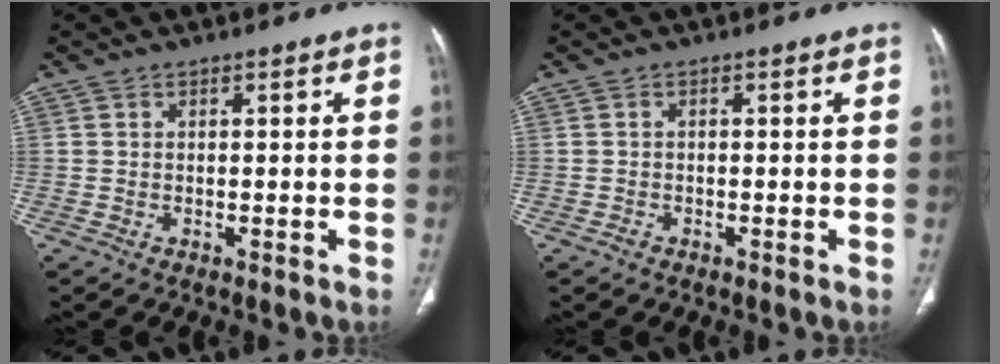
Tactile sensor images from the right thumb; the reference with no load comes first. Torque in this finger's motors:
{"motor_torque": [0.09, 0.26, -0.45, 0.30, -0.02]}